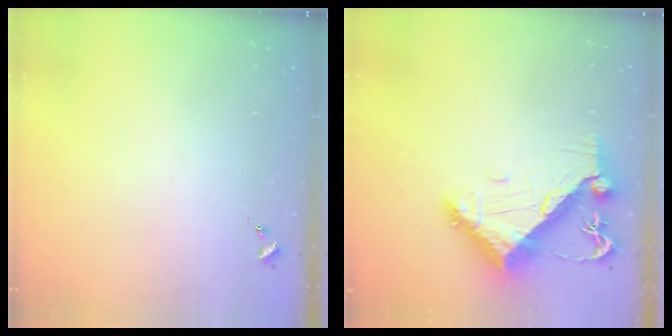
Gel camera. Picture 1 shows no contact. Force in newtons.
{"total": 10.5, "press": 10.4, "slide": 1.3}